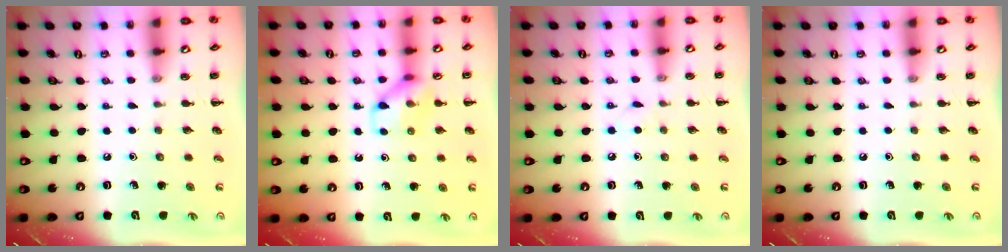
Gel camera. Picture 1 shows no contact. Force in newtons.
{"total": 9.6, "press": 9.6, "slide": 0.3}
{"total": 2.9, "press": 2.8, "slide": 0.9}
{"total": 0.0}